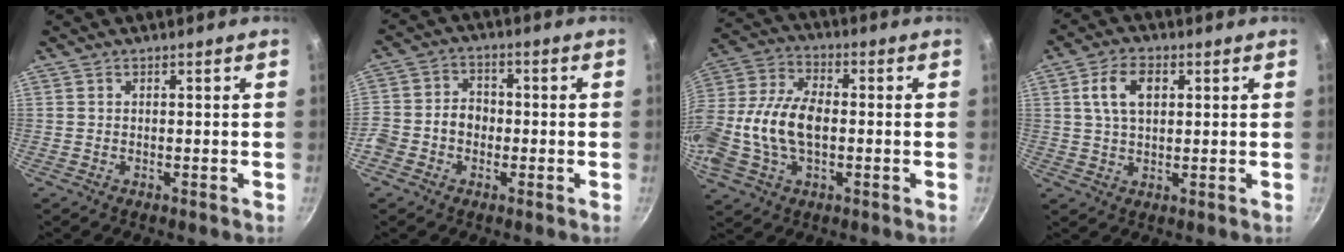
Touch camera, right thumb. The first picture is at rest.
{"total": 7.5, "force": [-1.9, 6.2, 3.8], "torque": [-0.049, 0.027, -0.048]}
{"total": 16.9, "force": [-1.5, 10.4, 13.2], "torque": [-0.261, 0.030, -0.037]}
{"total": 7.6, "force": [2.1, 4.6, 5.7], "torque": [-0.093, 0.003, 0.037]}